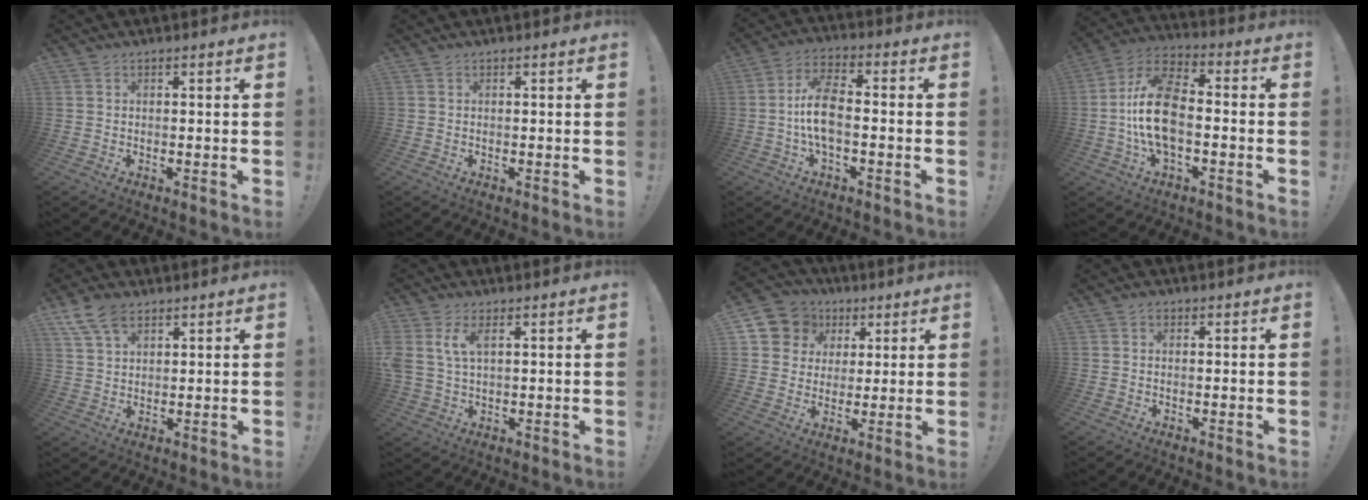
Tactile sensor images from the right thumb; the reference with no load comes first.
{"total": 0.0}
{"total": 10.6, "force": [-2.2, 4.8, 9.2], "torque": [-0.183, 0.010, -0.040]}
{"total": 16.1, "force": [-2.6, 8.6, 13.4], "torque": [-0.253, 0.016, -0.046]}
{"total": 8.5, "force": [5.2, 4.7, 4.7], "torque": [-0.083, -0.013, 0.102]}
{"total": 6.2, "force": [2.5, 3.1, 4.8], "torque": [-0.103, -0.004, 0.045]}
{"total": 9.9, "force": [3.4, 9.0, 2.4], "torque": [-0.032, -0.016, 0.070]}
{"total": 0.8, "force": [0.1, 0.6, 0.4], "torque": [-0.009, 0.004, 0.002]}